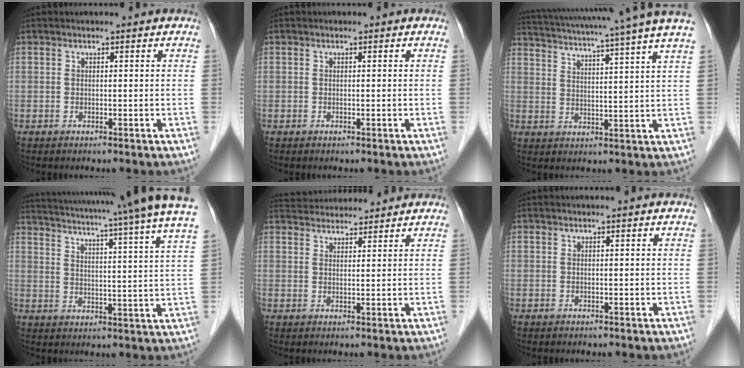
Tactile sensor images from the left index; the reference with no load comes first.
{"total": 0.0}
{"total": 19.8, "force": [16.9, -1.7, 10.1], "torque": [-0.180, -0.014, 0.223]}
{"total": 25.5, "force": [22.1, -0.8, 12.7], "torque": [-0.207, -0.043, 0.274]}
{"total": 8.2, "force": [8.0, 0.8, 1.5], "torque": [-0.032, 0.035, 0.123]}
{"total": 0.7, "force": [0.6, -0.1, 0.3], "torque": [-0.007, 0.006, 0.012]}